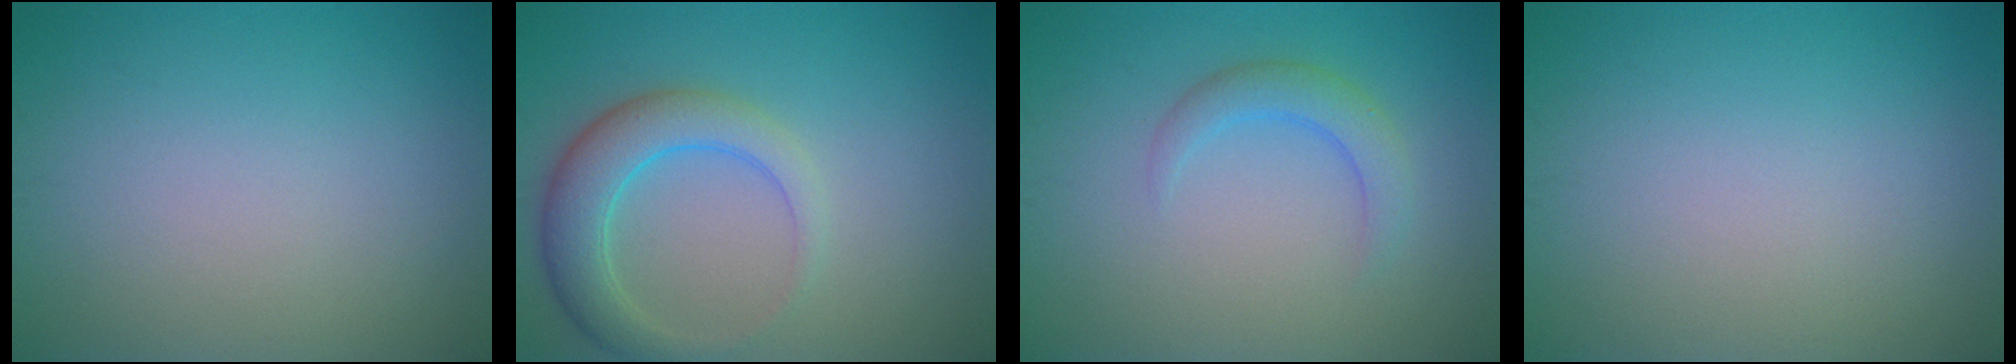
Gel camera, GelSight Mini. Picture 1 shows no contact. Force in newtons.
{"total": 4.5, "press": 4.5, "slide": 0.1}
{"total": 2.4, "press": 2.4, "slide": 0.1}
{"total": 0.0}